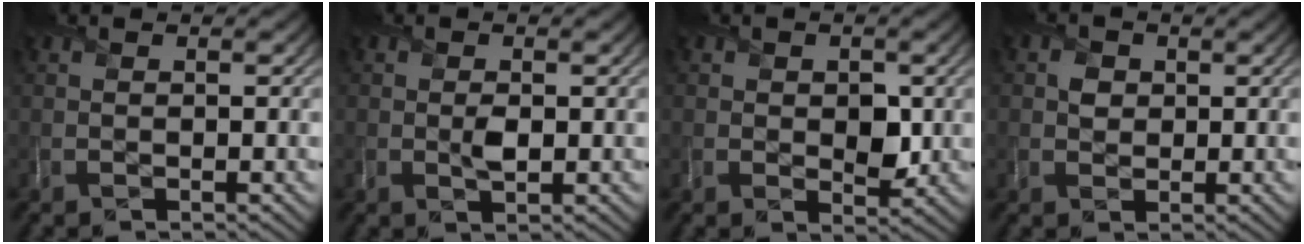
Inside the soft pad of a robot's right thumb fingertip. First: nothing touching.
{"total": 1.8, "force": [-0.1, 1.2, 1.3], "torque": [-0.025, -0.004, -0.003]}
{"total": 3.2, "force": [0.2, 2.4, 2.1], "torque": [-0.036, -0.011, -0.001]}
{"total": 2.1, "force": [0.4, 1.9, 0.8], "torque": [-0.014, -0.002, 0.001]}